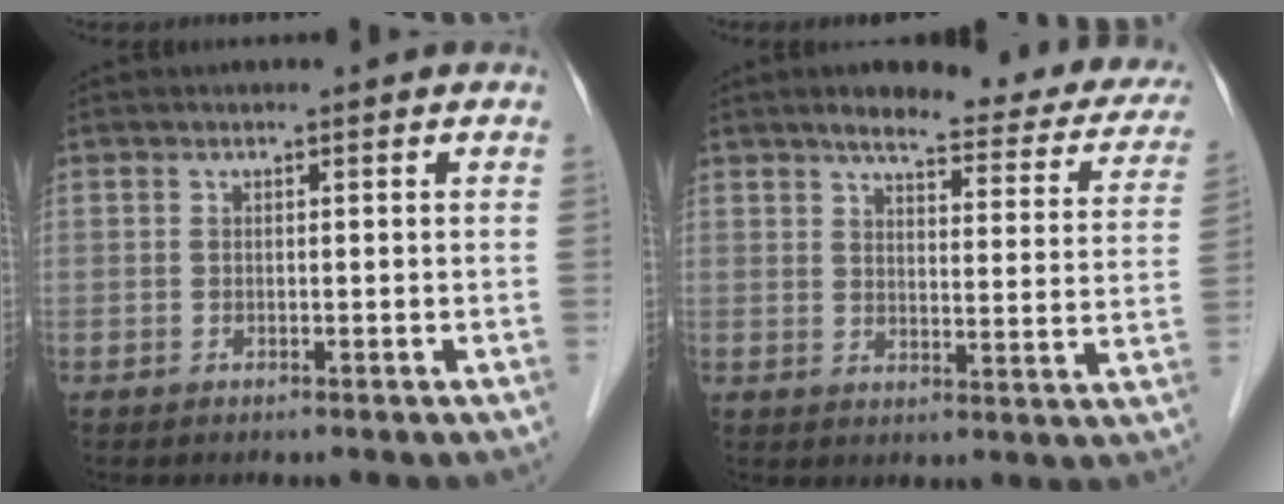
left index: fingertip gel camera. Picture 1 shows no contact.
{"total": 18.3, "force": [15.0, 4.6, 9.4], "torque": [-0.095, 0.004, 0.166]}